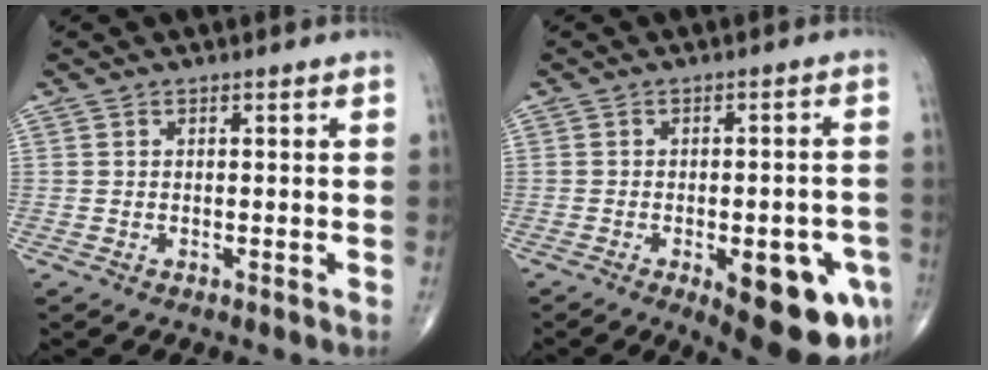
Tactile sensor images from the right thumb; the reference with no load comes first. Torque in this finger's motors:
{"motor_torque": [2.16, 1.95, 0.99, -1.33, 0.35]}